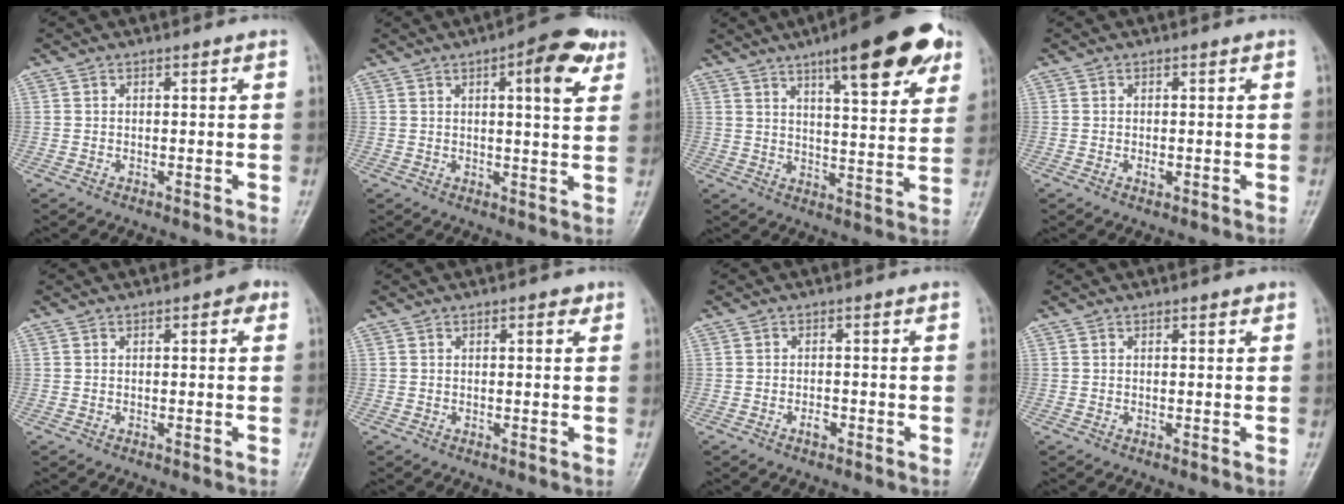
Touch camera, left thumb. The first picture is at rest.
{"total": 9.6, "force": [4.4, 2.9, 8.0], "torque": [-0.092, -0.008, 0.052]}
{"total": 18.5, "force": [10.4, 5.0, 14.4], "torque": [-0.169, -0.031, 0.146]}
{"total": 1.2, "force": [-0.1, 0.7, 1.0], "torque": [-0.012, -0.001, -0.002]}
{"total": 2.2, "force": [0.8, 1.0, 1.8], "torque": [-0.017, 0.002, 0.007]}
{"total": 1.7, "force": [0.9, 0.7, 1.3], "torque": [-0.014, -0.001, 0.009]}
{"total": 1.6, "force": [-0.8, 0.8, 1.1], "torque": [-0.018, 0.004, -0.015]}
{"total": 1.0, "force": [0.6, 0.4, 0.6], "torque": [-0.008, -0.002, 0.007]}